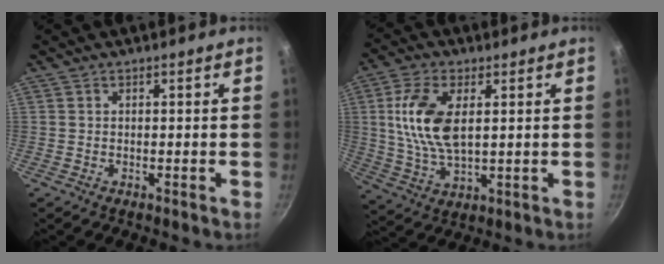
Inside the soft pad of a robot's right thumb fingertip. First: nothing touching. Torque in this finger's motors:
{"motor_torque": [0.45, 1.22, 1.69, 0.15, 0.48]}